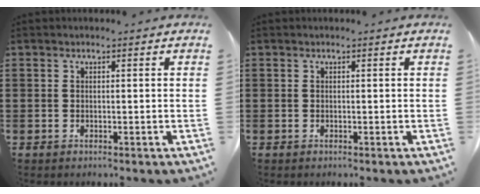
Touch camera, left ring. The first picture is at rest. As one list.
[{"total": 0.0}]